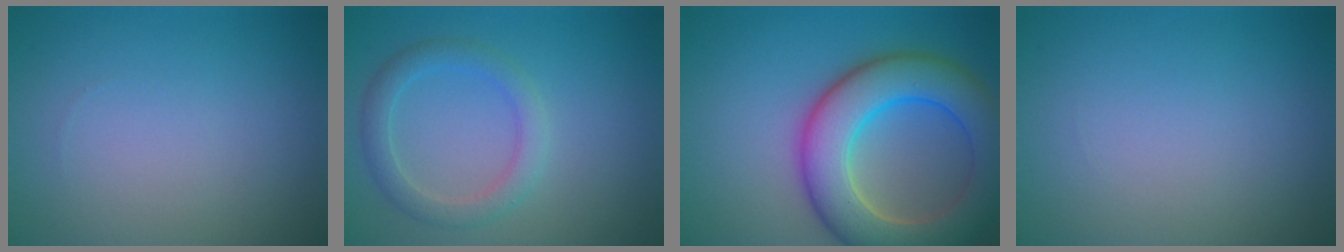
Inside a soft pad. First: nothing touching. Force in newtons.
{"total": 2.7, "press": 2.7, "slide": 0.1}
{"total": 9.6, "press": 9.6, "slide": 0.4}
{"total": 0.0}